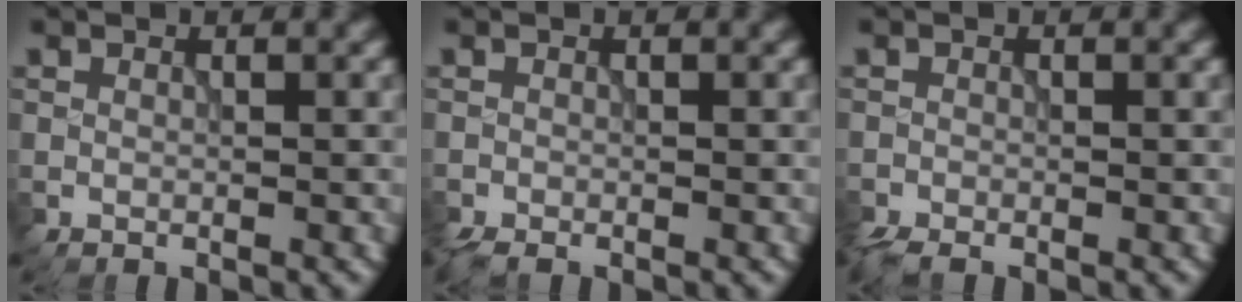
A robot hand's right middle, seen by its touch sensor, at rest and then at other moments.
{"total": 1.0, "force": [-0.9, 0.2, 0.3], "torque": [-0.012, -0.006, -0.021]}
{"total": 1.3, "force": [-1.3, 0.3, 0.4], "torque": [-0.013, -0.007, -0.031]}